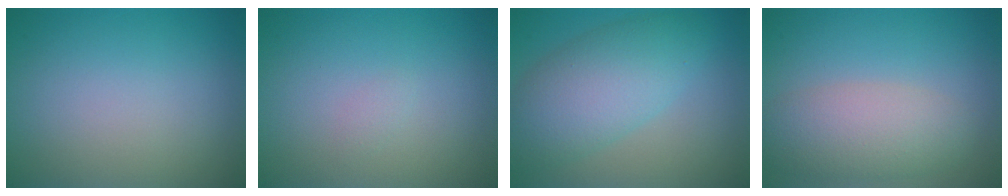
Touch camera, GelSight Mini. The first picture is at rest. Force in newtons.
{"total": 0.6, "press": 0.6, "slide": 0.1}
{"total": 6.4, "press": 6.4, "slide": 0.2}
{"total": 4.7, "press": 4.7, "slide": 0.2}